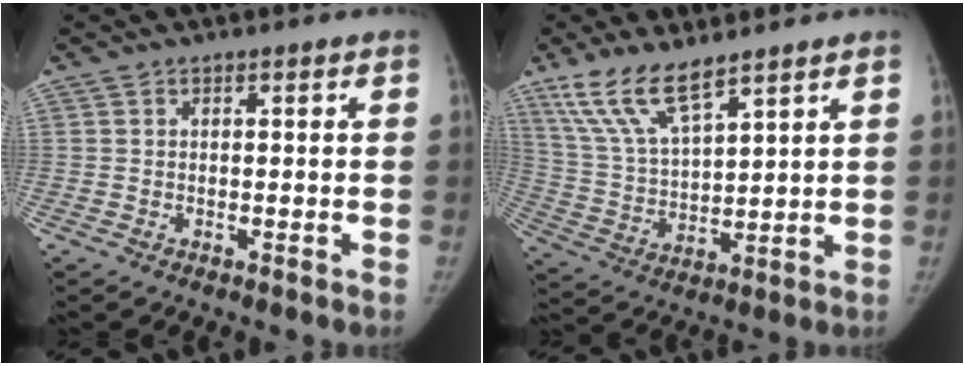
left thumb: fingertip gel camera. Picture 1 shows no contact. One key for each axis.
{"total": 11.1, "fx": 8.2, "fy": 2.8, "fz": 7.0, "tx": -0.136, "ty": -0.037, "tz": 0.177}